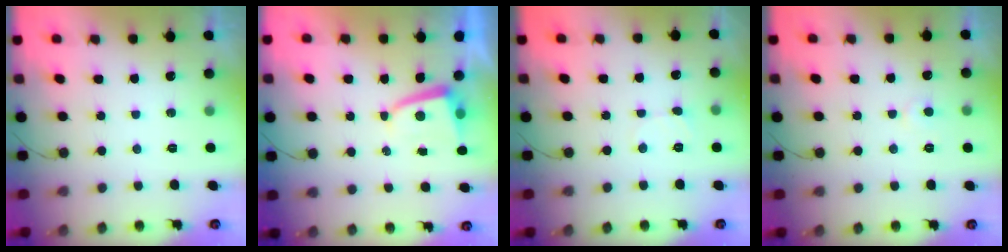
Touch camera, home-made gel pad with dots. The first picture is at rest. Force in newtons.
{"total": 2.6, "press": 2.6, "slide": 0.4}
{"total": 3.9, "press": 3.9, "slide": 0.4}
{"total": 3.7, "press": 3.7, "slide": 0.4}